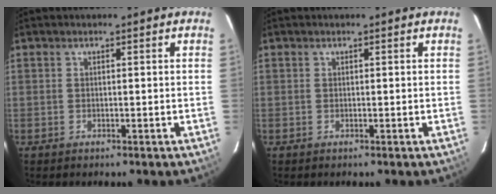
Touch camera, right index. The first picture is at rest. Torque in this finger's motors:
{"motor_torque": [0.00, -0.07, -0.01, 0.00]}